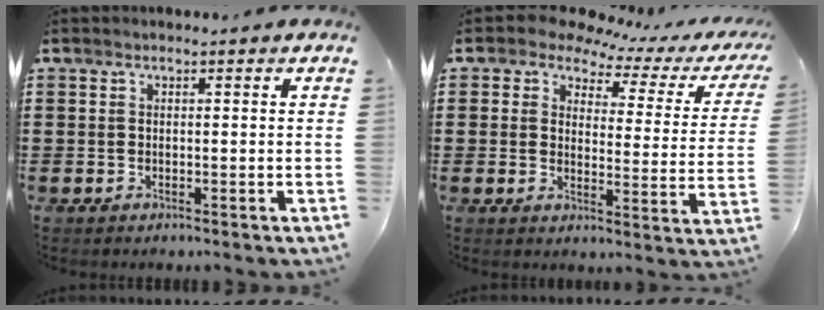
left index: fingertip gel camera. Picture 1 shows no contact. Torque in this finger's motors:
{"motor_torque": [2.14, 0.00, 0.05, -0.08]}